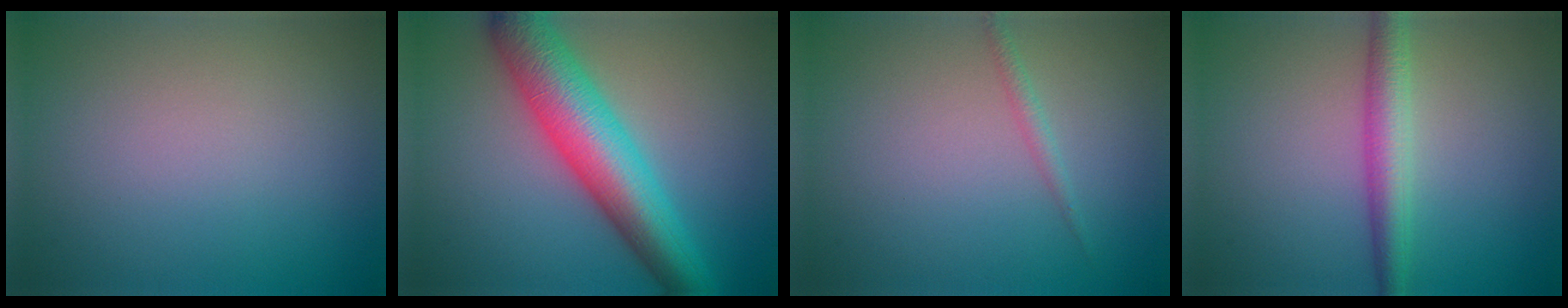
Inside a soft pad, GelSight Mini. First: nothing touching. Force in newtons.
{"total": 9.0, "press": 9.0, "slide": 0.2}
{"total": 1.0, "press": 1.0, "slide": 0.1}
{"total": 3.5, "press": 3.5, "slide": 0.1}